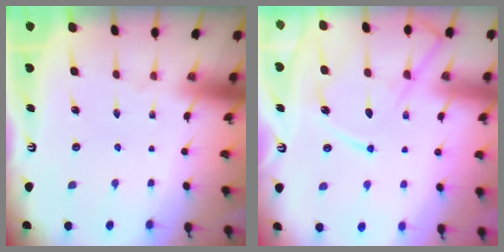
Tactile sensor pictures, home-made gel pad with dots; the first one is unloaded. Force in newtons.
{"total": 11.6, "press": 11.5, "slide": 1.2}